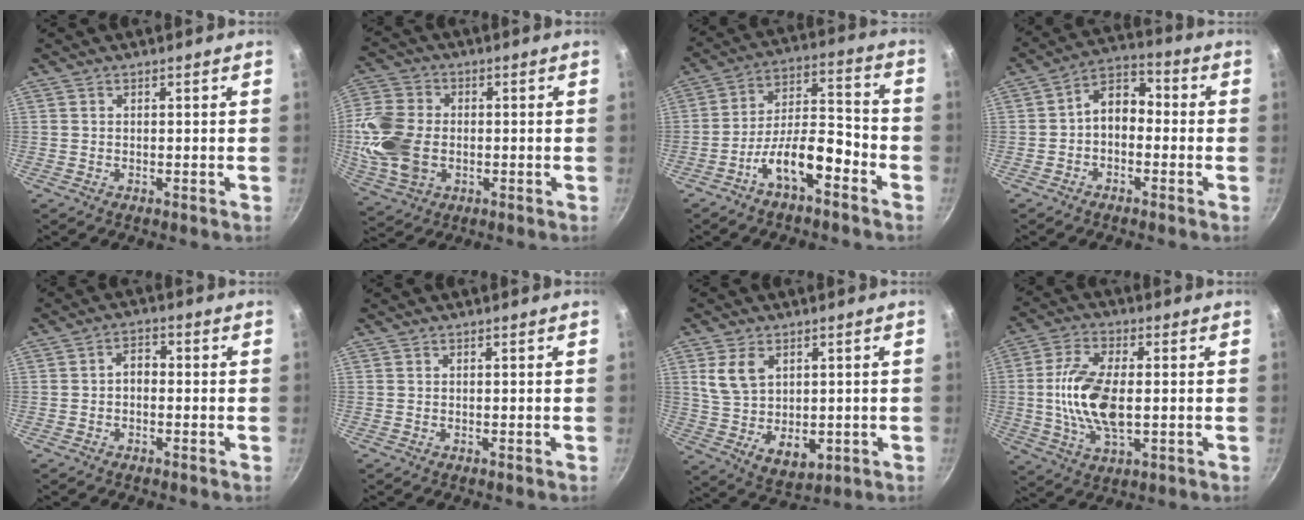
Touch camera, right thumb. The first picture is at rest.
{"total": 14.6, "force": [-1.3, 10.6, 9.9], "torque": [-0.194, 0.008, -0.027]}
{"total": 11.8, "force": [-6.7, 4.7, 8.6], "torque": [-0.128, 0.066, -0.120]}
{"total": 7.6, "force": [-1.2, 5.4, 5.3], "torque": [-0.058, 0.041, -0.037]}
{"total": 3.2, "force": [-0.6, 2.2, 2.2], "torque": [-0.024, 0.017, -0.015]}
{"total": 0.0}
{"total": 10.6, "force": [2.7, 7.4, 7.2], "torque": [-0.110, -0.022, 0.066]}
{"total": 13.2, "force": [-0.2, 6.6, 11.4], "torque": [-0.221, 0.009, -0.009]}